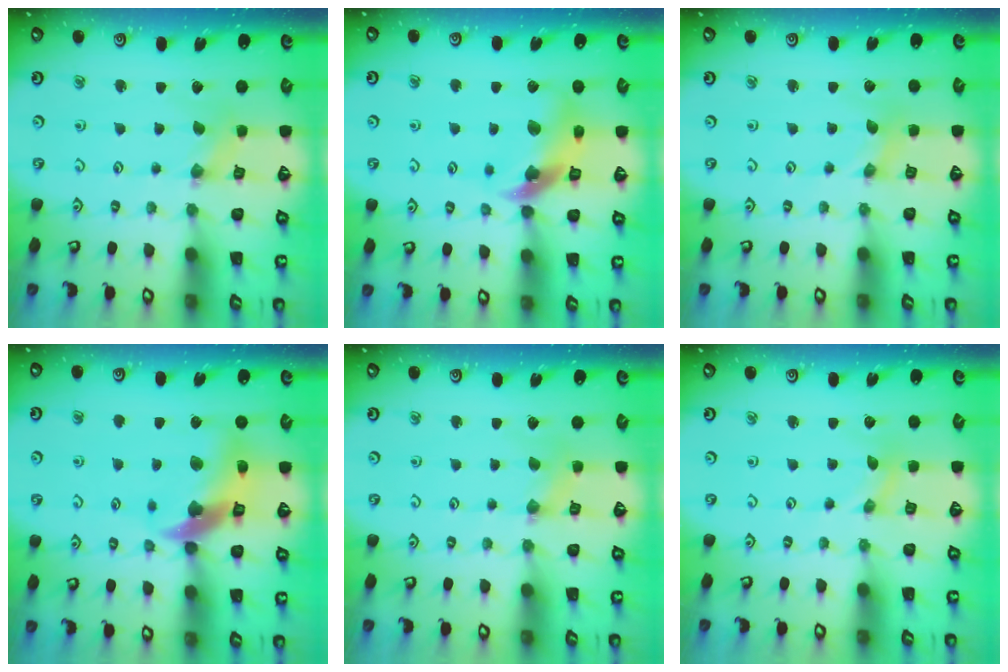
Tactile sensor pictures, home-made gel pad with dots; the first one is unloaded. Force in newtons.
{"total": 11.7, "press": 11.6, "slide": 1.5}
{"total": 0.0}
{"total": 14.0, "press": 13.9, "slide": 2.0}
{"total": 1.3, "press": 1.3, "slide": 0.3}
{"total": 0.0}